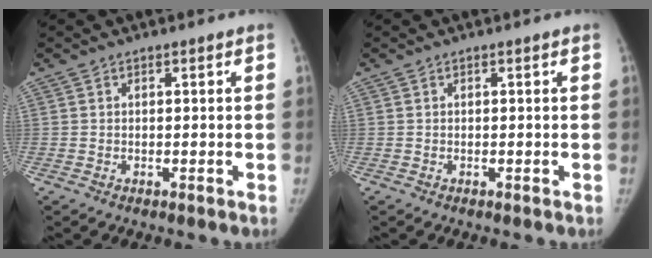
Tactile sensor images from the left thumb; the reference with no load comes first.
{"total": 0.0}